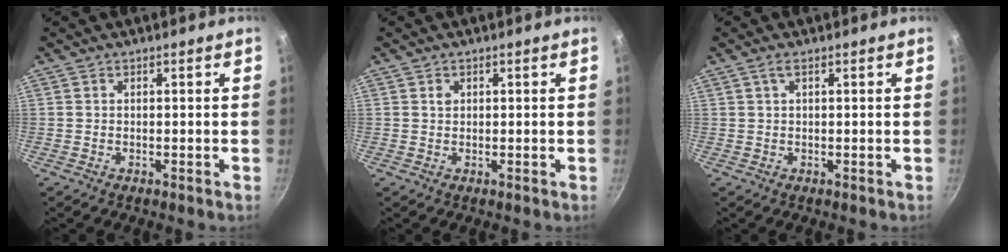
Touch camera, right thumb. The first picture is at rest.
{"total": 1.0, "force": [0.4, 0.8, 0.4], "torque": [-0.005, 0.001, 0.006]}
{"total": 1.2, "force": [0.6, 0.3, 1.1], "torque": [-0.022, 0.003, 0.013]}